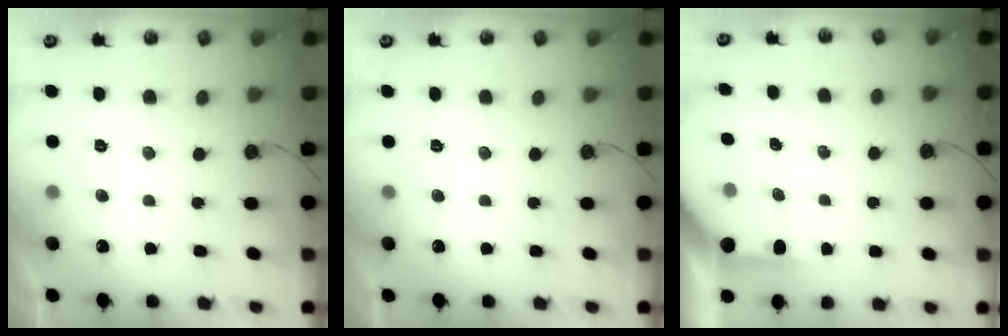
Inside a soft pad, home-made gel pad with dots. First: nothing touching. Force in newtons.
{"total": 0.0}
{"total": 3.9, "press": 3.8, "slide": 0.4}